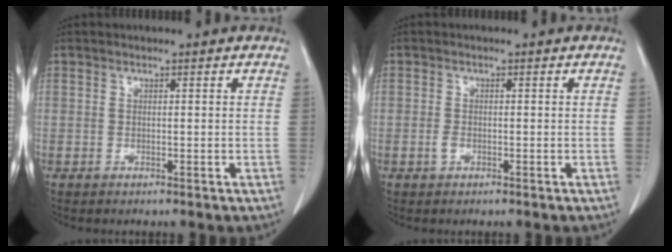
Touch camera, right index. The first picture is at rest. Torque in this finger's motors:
{"motor_torque": [0.00, -0.06, -0.06, 0.00]}